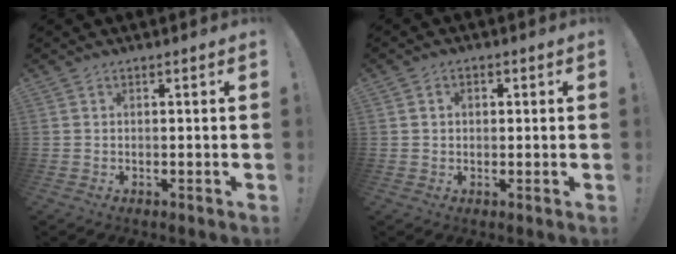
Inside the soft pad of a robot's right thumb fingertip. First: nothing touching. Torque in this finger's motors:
{"motor_torque": [0.16, -0.25, -0.48, 0.22, -0.04]}